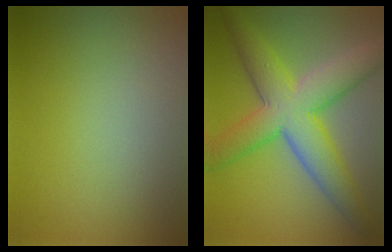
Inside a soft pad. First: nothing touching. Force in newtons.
{"total": 8.6, "press": 8.6, "slide": 0.2}